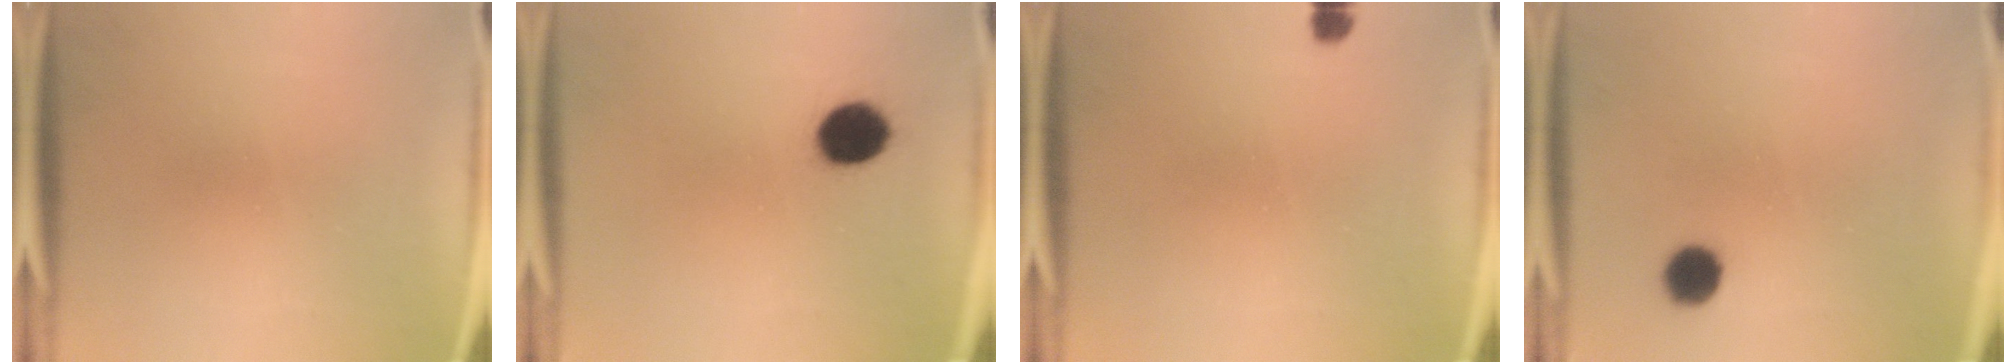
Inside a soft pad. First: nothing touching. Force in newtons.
{"total": 8.0}
{"total": 1.4}
{"total": 5.1}